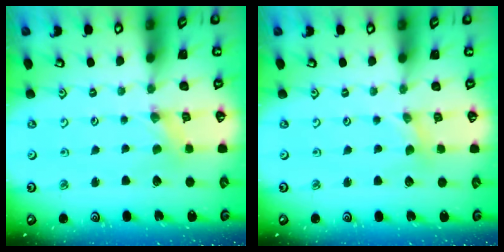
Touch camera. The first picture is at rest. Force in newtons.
{"total": 0.8, "press": 0.8, "slide": 0.2}